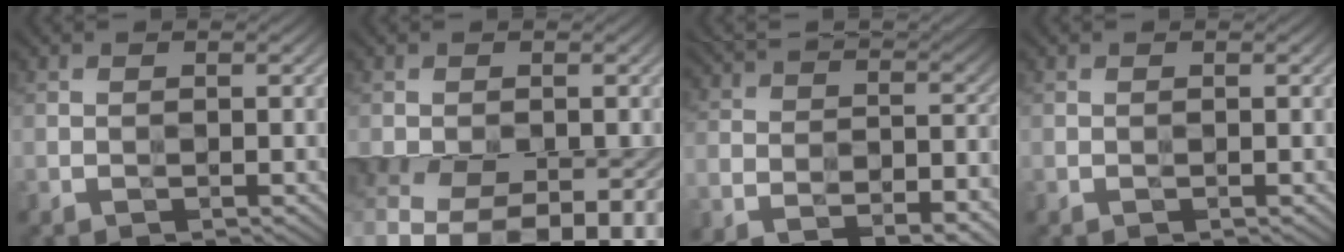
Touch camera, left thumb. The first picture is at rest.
{"total": 9.2, "force": [-5.2, 4.3, 6.2], "torque": [-0.120, -0.041, -0.048]}
{"total": 14.2, "force": [-10.2, 6.3, 7.6], "torque": [-0.146, -0.024, -0.130]}
{"total": 0.0}